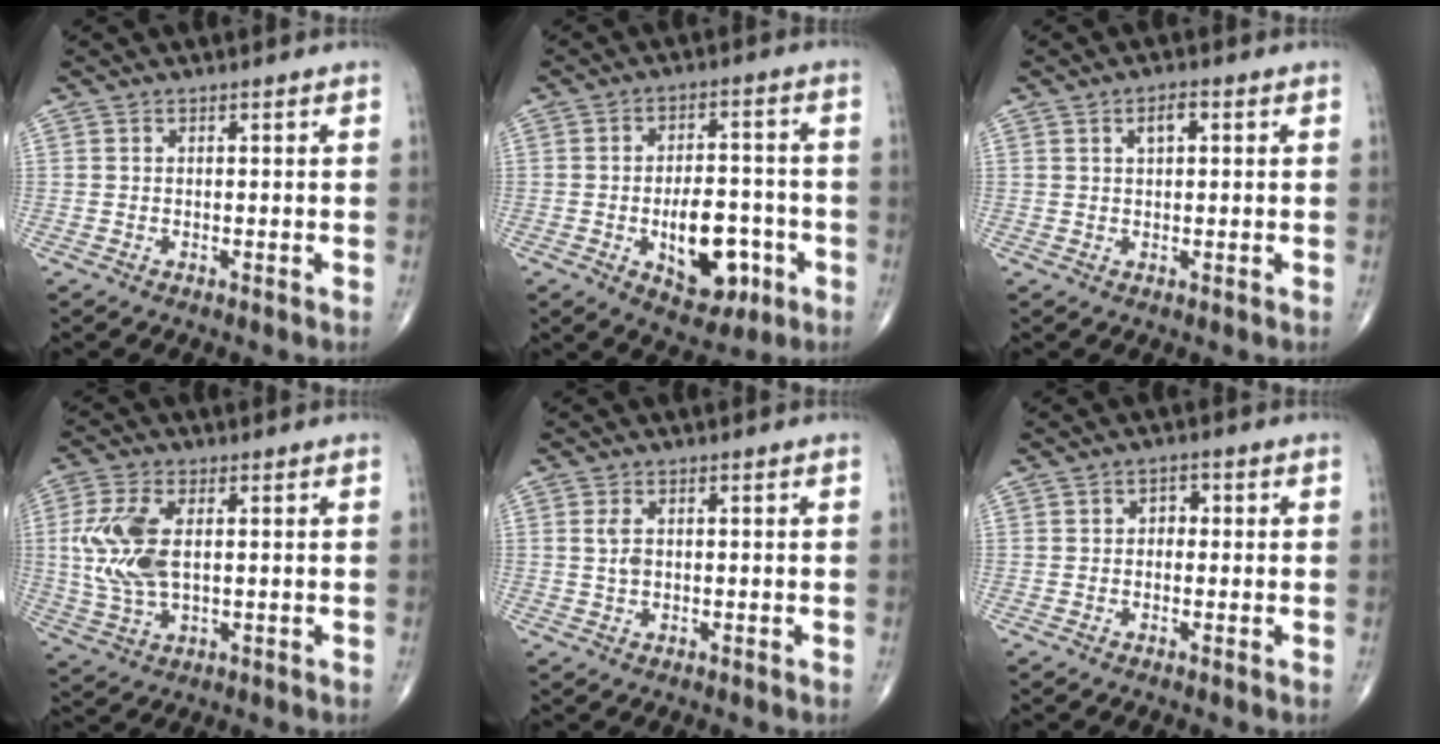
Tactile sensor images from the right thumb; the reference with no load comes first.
{"total": 12.4, "force": [-3.7, 6.9, 9.6], "torque": [-0.112, 0.023, -0.045]}
{"total": 2.8, "force": [1.0, 1.4, 2.3], "torque": [-0.035, 0.003, 0.015]}
{"total": 11.0, "force": [1.2, 5.8, 9.3], "torque": [-0.212, -0.003, 0.027]}
{"total": 2.3, "force": [0.3, 1.3, 1.8], "torque": [-0.037, 0.000, 0.005]}
{"total": 2.0, "force": [0.0, 1.6, 1.2], "torque": [-0.002, 0.006, -0.008]}